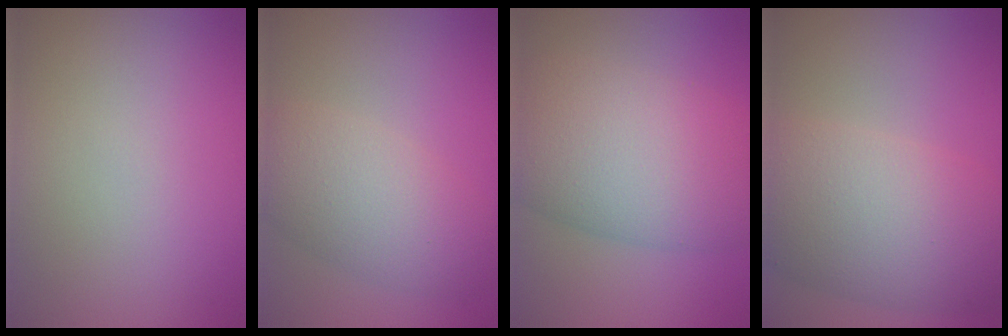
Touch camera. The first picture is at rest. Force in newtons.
{"total": 5.3, "press": 5.3, "slide": 0.3}
{"total": 10.2, "press": 10.2, "slide": 0.4}
{"total": 9.6, "press": 9.6, "slide": 0.4}